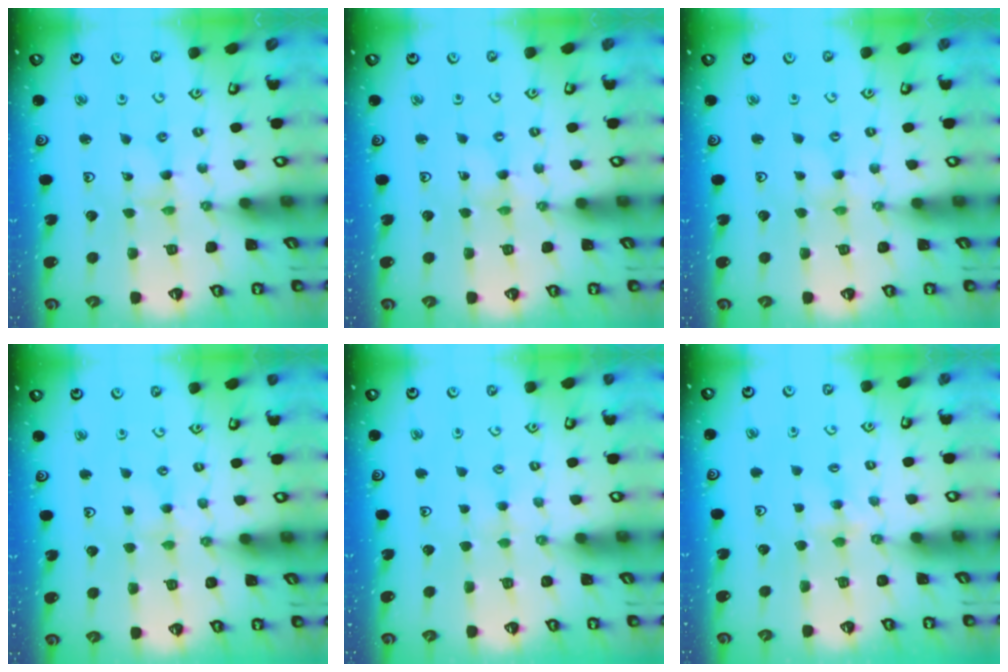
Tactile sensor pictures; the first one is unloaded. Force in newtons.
{"total": 0.0}
{"total": 0.0}
{"total": 2.3, "press": 2.3, "slide": 0.4}
{"total": 2.0, "press": 1.9, "slide": 0.4}
{"total": 3.0, "press": 2.9, "slide": 0.4}